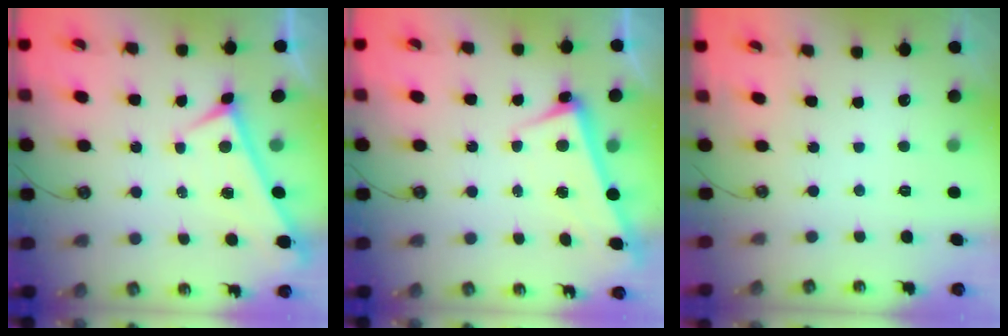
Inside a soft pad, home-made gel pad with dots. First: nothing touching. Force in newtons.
{"total": 2.7, "press": 2.5, "slide": 1.0}
{"total": 0.0}